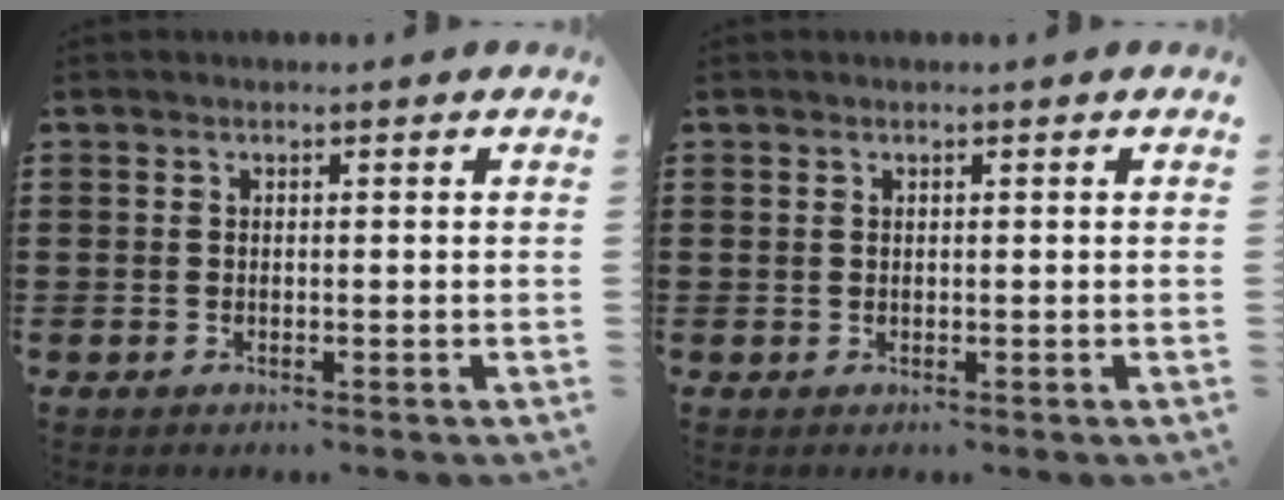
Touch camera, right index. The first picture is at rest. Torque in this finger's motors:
{"motor_torque": [-0.38, 0.32, -0.02, -0.01]}